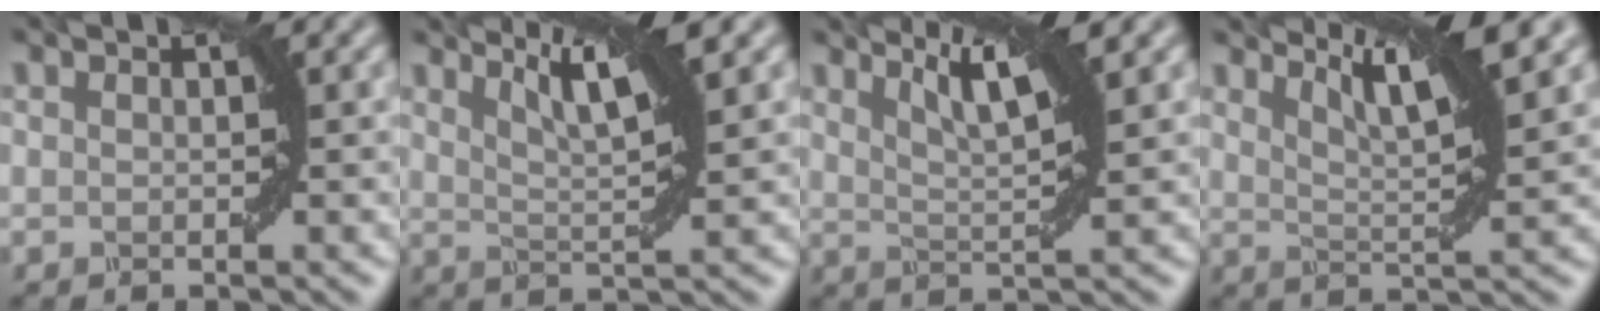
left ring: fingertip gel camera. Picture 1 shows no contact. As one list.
[{"total": 4.8, "force": [2.7, 0.9, 3.9], "torque": [-0.065, 0.005, 0.052]}, {"total": 4.5, "force": [2.4, 1.0, 3.7], "torque": [-0.062, 0.005, 0.044]}, {"total": 6.8, "force": [4.5, 1.2, 4.9], "torque": [-0.070, 0.012, 0.074]}]